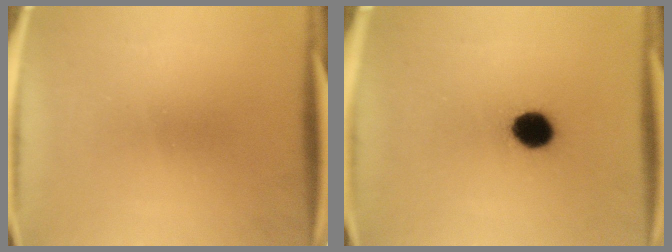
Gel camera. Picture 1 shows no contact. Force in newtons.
{"total": 8.0}